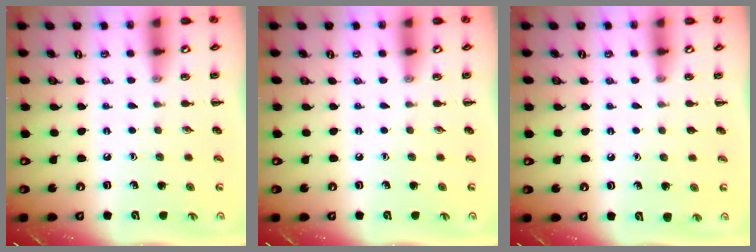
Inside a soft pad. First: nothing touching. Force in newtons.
{"total": 0.0}
{"total": 0.0}